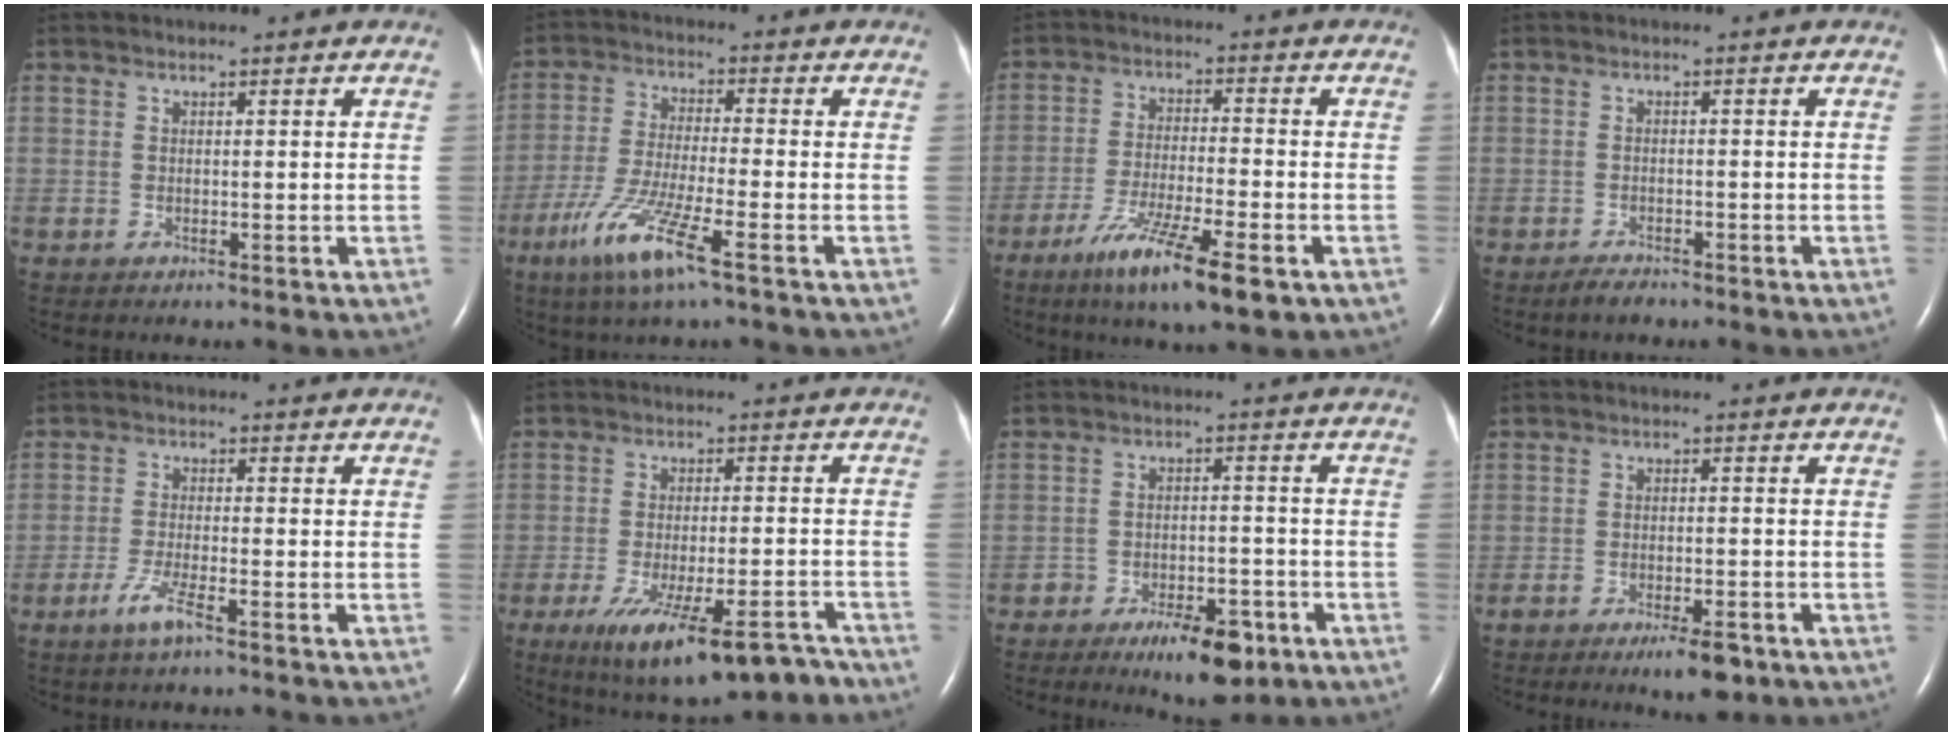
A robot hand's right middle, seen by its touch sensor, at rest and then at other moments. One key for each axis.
{"total": 10.2, "fx": -5.4, "fy": 0.3, "fz": 8.6, "tx": -0.177, "ty": -0.027, "tz": -0.104}
{"total": 11.8, "fx": -6.5, "fy": 1.3, "fz": 9.7, "tx": -0.175, "ty": -0.027, "tz": -0.107}
{"total": 2.1, "fx": -1.8, "fy": 0.5, "fz": 0.9, "tx": -0.027, "ty": -0.004, "tz": -0.028}
{"total": 4.0, "fx": -2.5, "fy": 0.1, "fz": 3.1, "tx": -0.067, "ty": -0.007, "tz": -0.050}
{"total": 15.8, "fx": -11.1, "fy": 3.9, "fz": 10.5, "tx": -0.131, "ty": -0.005, "tz": -0.162}
{"total": 8.2, "fx": -5.1, "fy": 3.2, "fz": 5.6, "tx": -0.083, "ty": 0.000, "tz": -0.073}
{"total": 5.2, "fx": -3.4, "fy": 1.4, "fz": 3.7, "tx": -0.060, "ty": -0.005, "tz": -0.049}